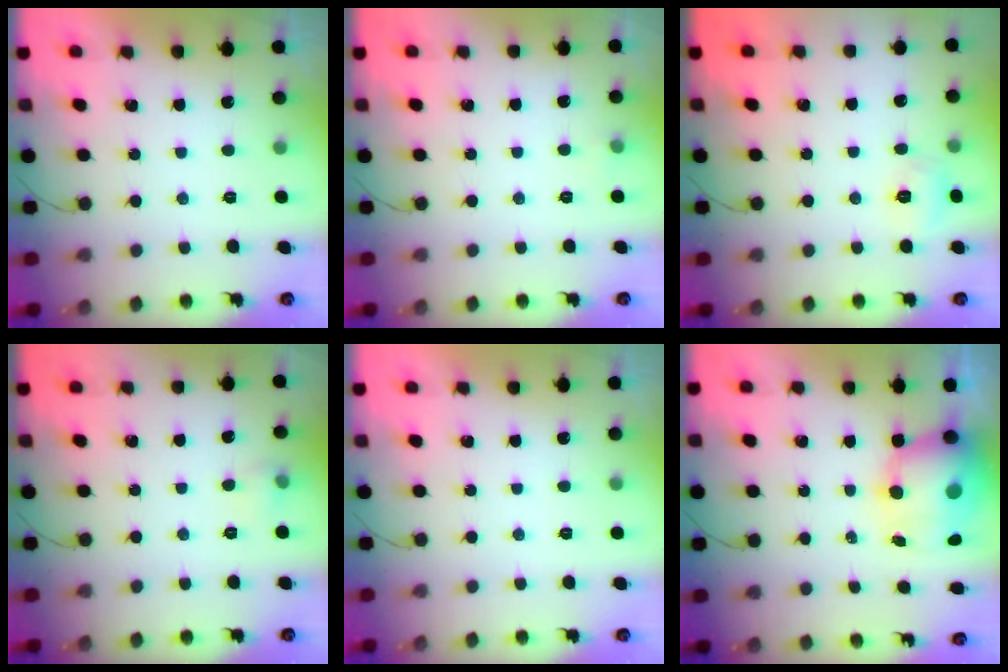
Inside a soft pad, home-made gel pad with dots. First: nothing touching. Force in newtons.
{"total": 2.9, "press": 2.6, "slide": 1.2}
{"total": 5.2, "press": 5.1, "slide": 1.1}
{"total": 4.0, "press": 3.7, "slide": 1.4}
{"total": 0.0}
{"total": 13.0, "press": 12.4, "slide": 3.8}